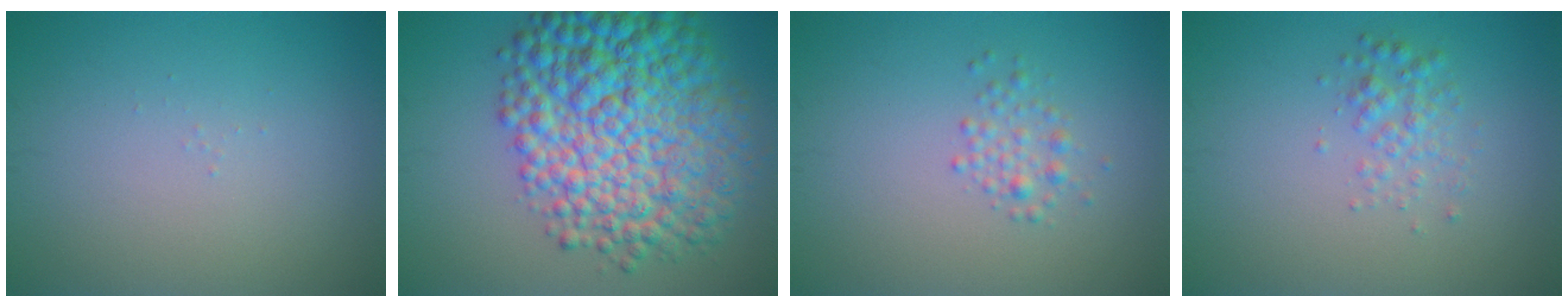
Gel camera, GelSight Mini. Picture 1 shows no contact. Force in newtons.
{"total": 12.6, "press": 12.6, "slide": 0.2}
{"total": 2.2, "press": 2.2, "slide": 0.0}
{"total": 1.9, "press": 1.9, "slide": 0.0}